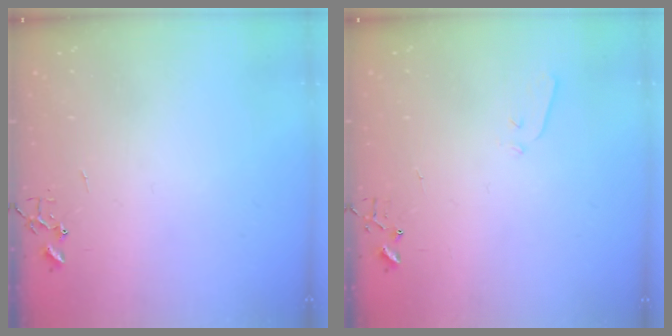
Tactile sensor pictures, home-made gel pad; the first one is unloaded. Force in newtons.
{"total": 3.6, "press": 3.5, "slide": 0.6}